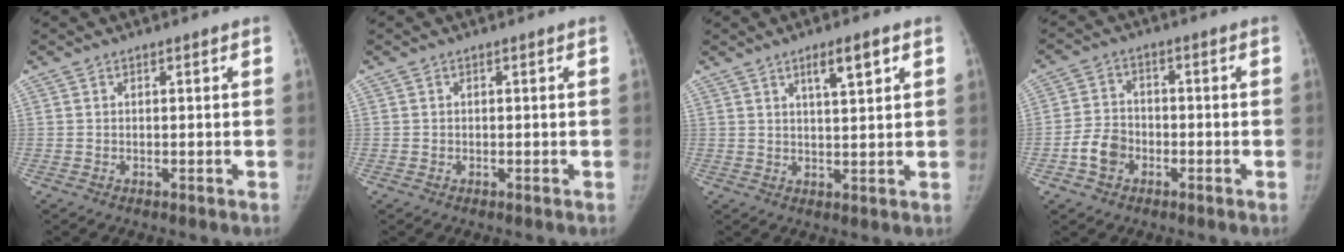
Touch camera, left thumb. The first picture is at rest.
{"total": 0.5, "force": [-0.2, 0.5, -0.1], "torque": [0.005, 0.005, -0.004]}
{"total": 5.3, "force": [2.7, 1.1, 4.4], "torque": [-0.064, -0.009, 0.044]}
{"total": 6.1, "force": [-2.5, 4.7, 2.9], "torque": [-0.040, 0.023, -0.048]}